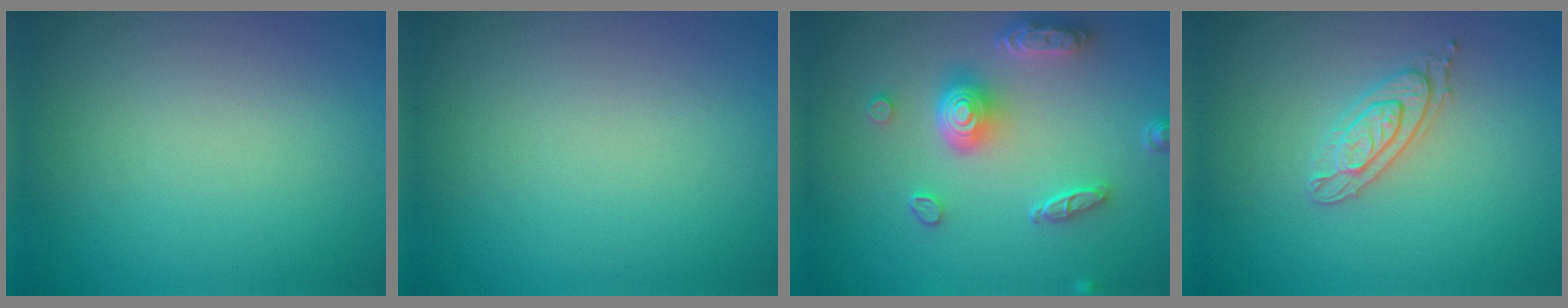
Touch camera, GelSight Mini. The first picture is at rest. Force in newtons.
{"total": 0.0}
{"total": 5.1, "press": 4.0, "slide": 3.1}
{"total": 2.4, "press": 2.2, "slide": 0.8}